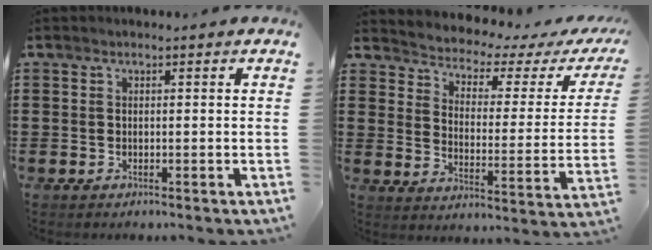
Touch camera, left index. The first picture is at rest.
{"total": 2.1, "force": [1.7, 0.8, 0.8], "torque": [-0.033, -0.022, 0.019]}